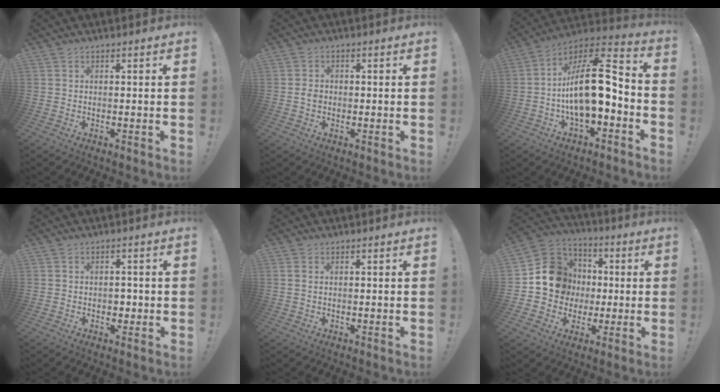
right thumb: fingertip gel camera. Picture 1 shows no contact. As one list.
[{"total": 3.8, "force": [-0.9, 2.9, 2.3], "torque": [-0.034, 0.011, -0.016]}, {"total": 18.4, "force": [-2.1, 8.0, 16.5], "torque": [-0.277, 0.013, -0.032]}, {"total": 2.5, "force": [-0.4, 2.2, 1.2], "torque": [-0.007, -0.002, -0.010]}, {"total": 1.1, "force": [0.5, 0.6, 0.8], "torque": [-0.010, -0.001, 0.008]}, {"total": 14.7, "force": [1.2, 13.7, 5.3], "torque": [-0.061, 0.008, 0.044]}]